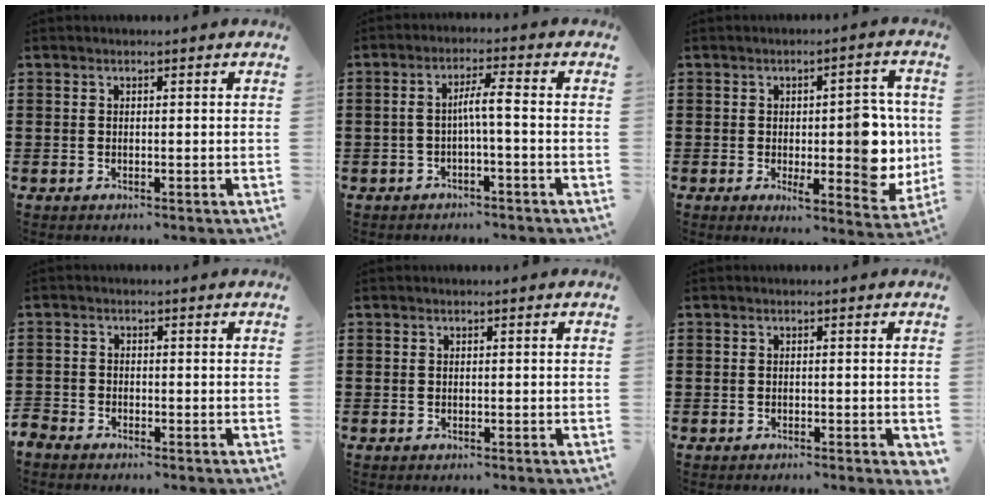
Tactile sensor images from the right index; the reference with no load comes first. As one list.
[{"total": 3.8, "force": [-0.7, 0.1, 3.7], "torque": [-0.071, 0.003, -0.019]}, {"total": 9.6, "force": [0.3, 4.3, 8.6], "torque": [-0.100, -0.013, 0.008]}, {"total": 1.8, "force": [-1.8, 0.4, -0.1], "torque": [-0.012, -0.004, -0.042]}, {"total": 0.0}, {"total": 0.8, "force": [-0.4, 0.1, 0.6], "torque": [-0.013, -0.003, -0.008]}]